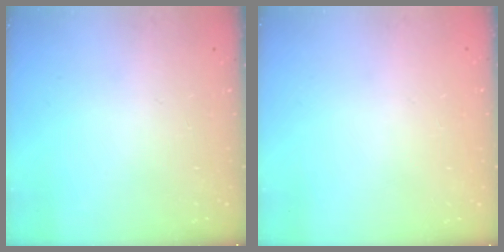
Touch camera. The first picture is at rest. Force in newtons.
{"total": 0.0}